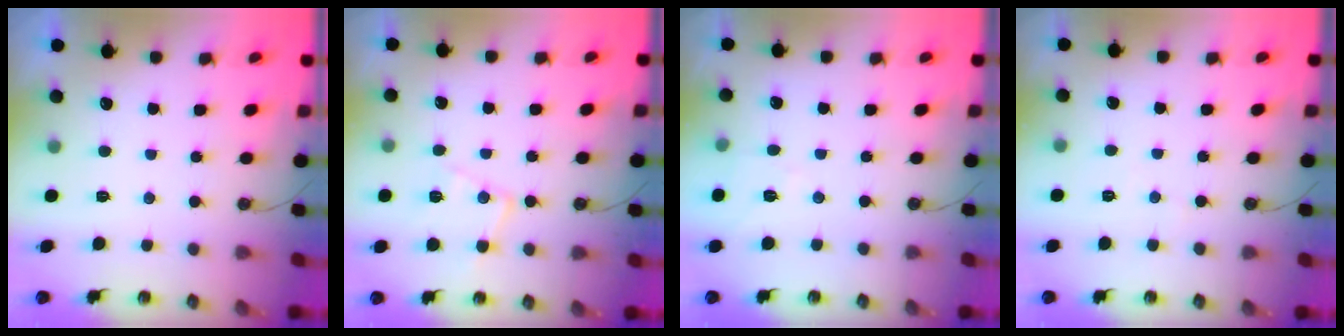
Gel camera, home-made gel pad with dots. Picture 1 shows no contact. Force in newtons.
{"total": 11.8, "press": 11.8, "slide": 0.8}
{"total": 5.3, "press": 5.3, "slide": 0.6}
{"total": 2.6, "press": 2.5, "slide": 0.5}